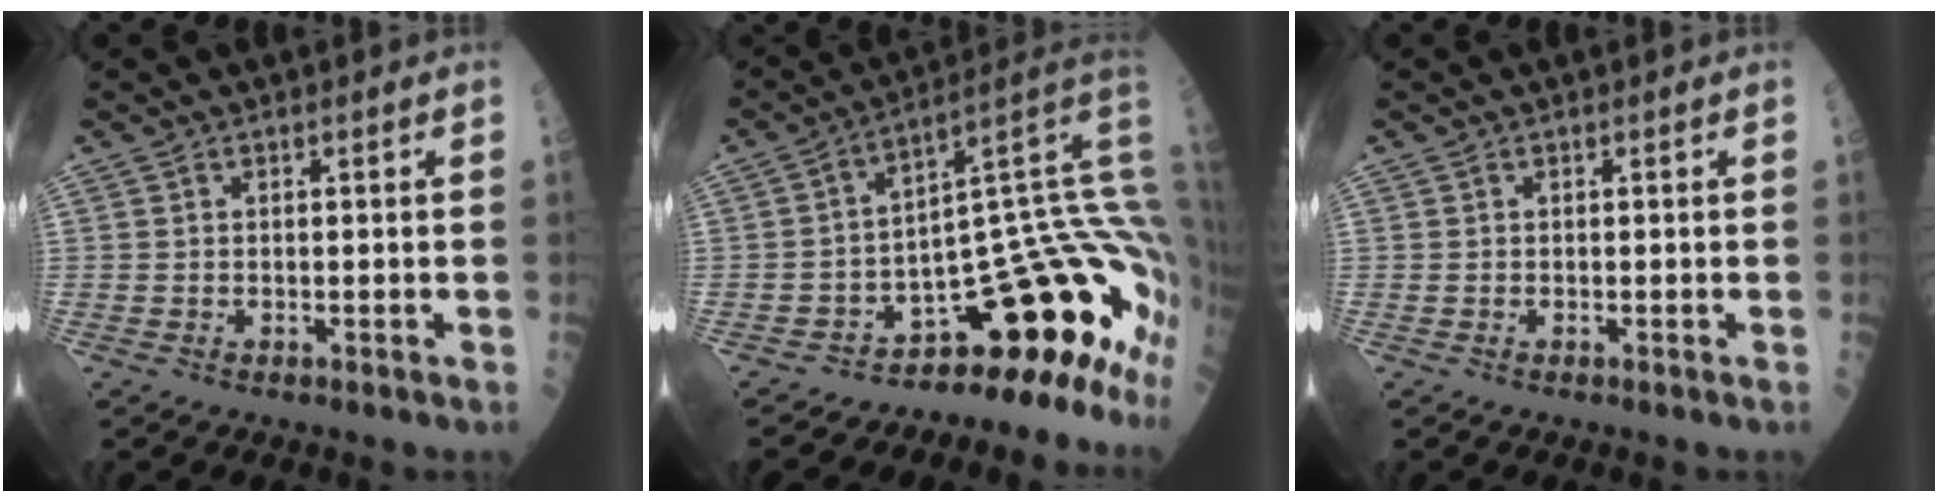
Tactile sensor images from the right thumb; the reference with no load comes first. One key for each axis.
{"total": 12.7, "fx": -4.3, "fy": 3.9, "fz": 11.3, "tx": -0.086, "ty": 0.125, "tz": -0.060}
{"total": 0.0}